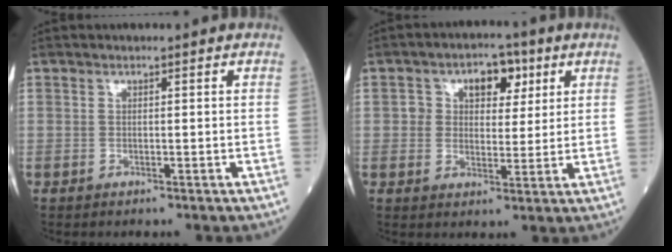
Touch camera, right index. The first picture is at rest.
{"total": 6.8, "force": [2.6, 4.4, 4.5], "torque": [-0.059, 0.019, 0.038]}